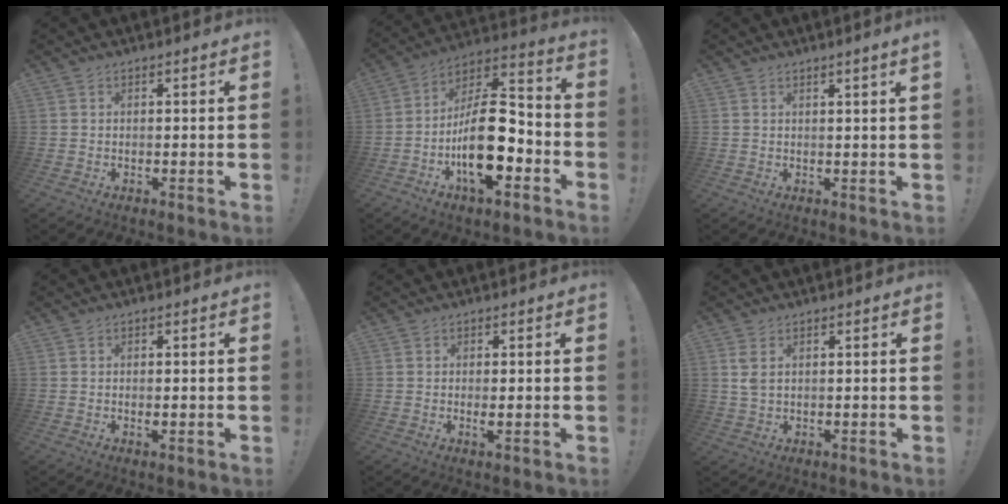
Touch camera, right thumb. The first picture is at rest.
{"total": 20.8, "force": [-6.2, 9.7, 17.3], "torque": [-0.303, 0.037, -0.095]}
{"total": 1.8, "force": [1.1, -0.6, 1.3], "torque": [-0.008, -0.011, 0.014]}
{"total": 0.8, "force": [-0.3, 0.4, 0.7], "torque": [-0.011, 0.001, -0.004]}
{"total": 1.6, "force": [-0.1, 0.5, 1.5], "torque": [-0.034, 0.003, 0.001]}
{"total": 3.4, "force": [1.2, 1.8, 2.6], "torque": [-0.049, 0.004, 0.022]}